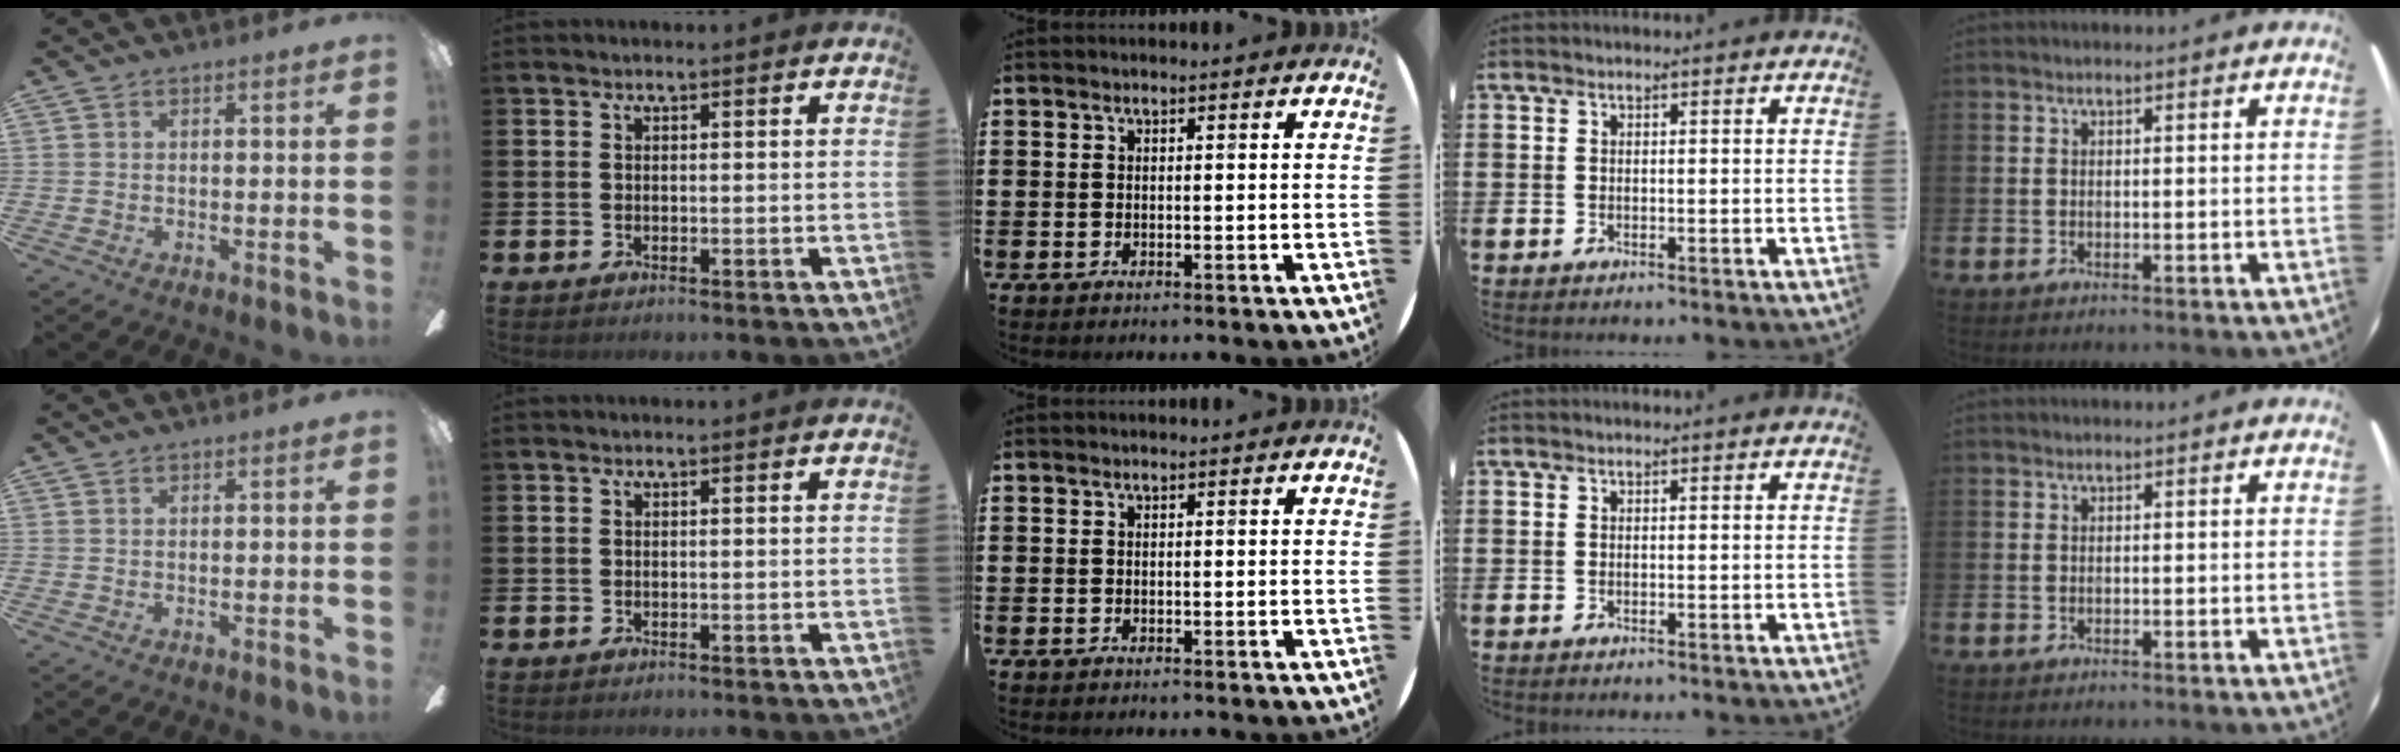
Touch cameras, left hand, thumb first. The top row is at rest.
{}